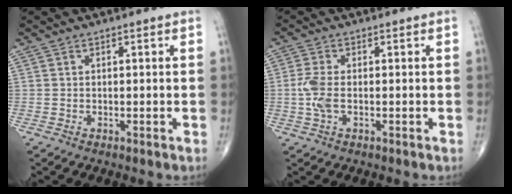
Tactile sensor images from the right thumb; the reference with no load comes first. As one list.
[{"total": 4.2, "force": [-0.6, 2.0, 3.7], "torque": [-0.097, 0.001, -0.015]}]